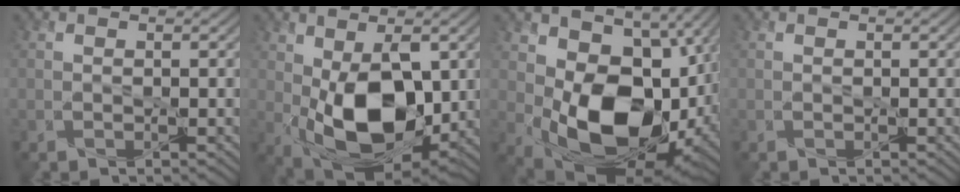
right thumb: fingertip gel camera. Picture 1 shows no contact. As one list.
[{"total": 13.3, "force": [-0.5, 7.6, 10.9], "torque": [-0.206, -0.020, 0.000]}, {"total": 16.6, "force": [0.0, 11.1, 12.4], "torque": [-0.210, -0.048, 0.019]}, {"total": 0.0}]